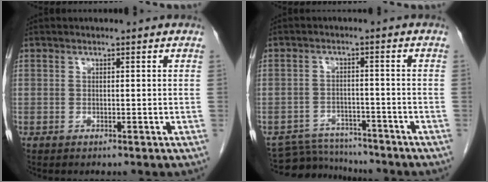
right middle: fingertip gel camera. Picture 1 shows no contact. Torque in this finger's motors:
{"motor_torque": [-0.24, -0.34, -0.22, -0.03]}